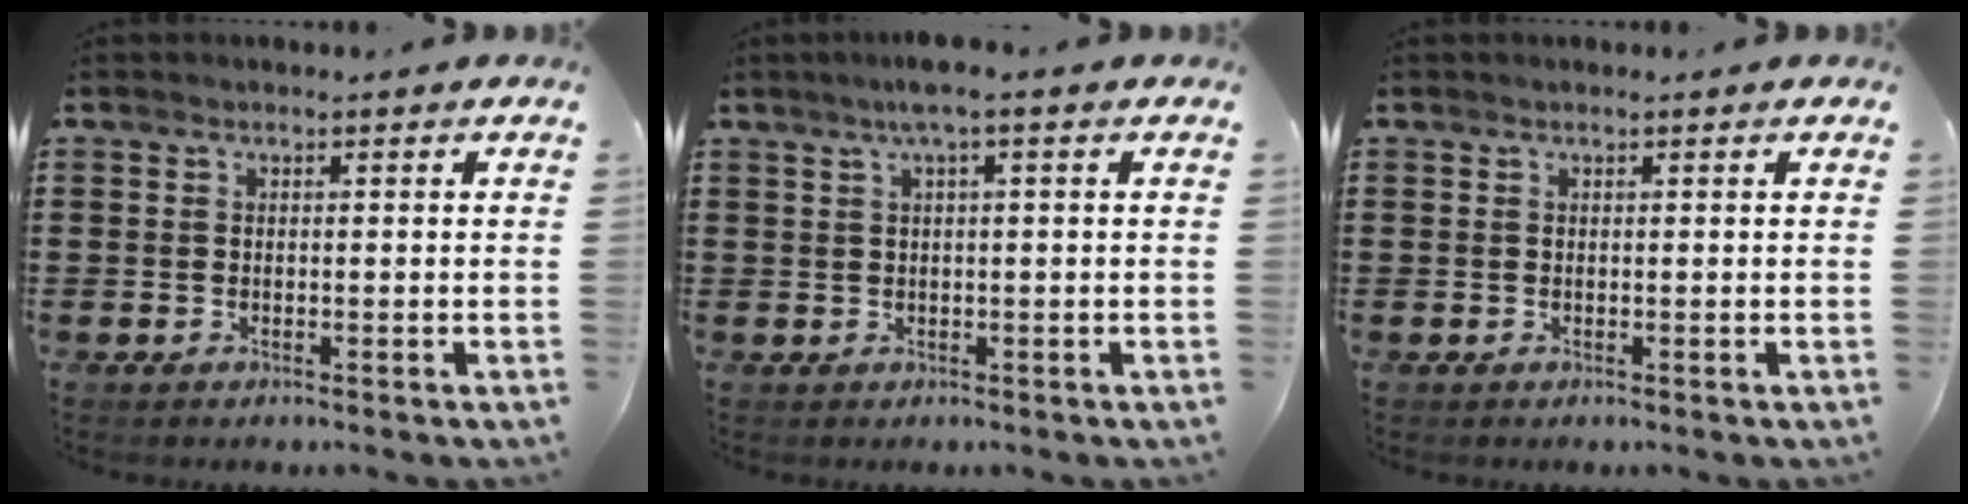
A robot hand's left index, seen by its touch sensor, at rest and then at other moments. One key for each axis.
{"total": 2.4, "fx": 1.0, "fy": -0.1, "fz": 2.2, "tx": -0.042, "ty": 0.000, "tz": 0.017}
{"total": 0.0}